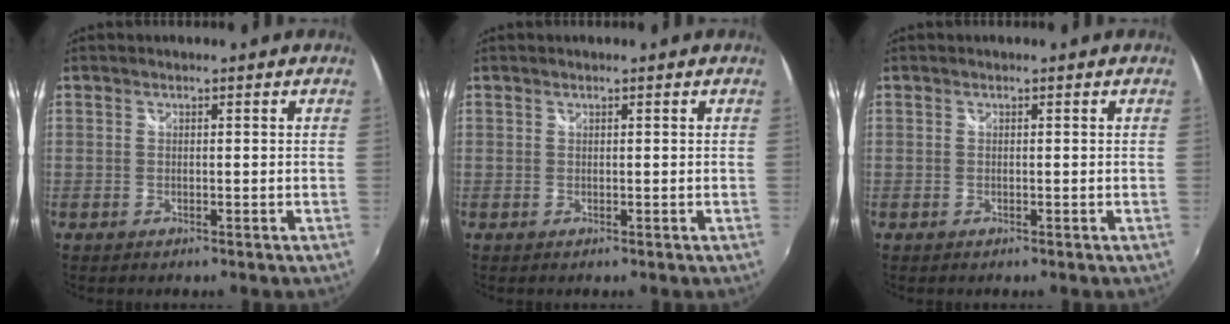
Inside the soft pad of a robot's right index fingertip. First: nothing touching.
{"total": 0.0}
{"total": 0.0}